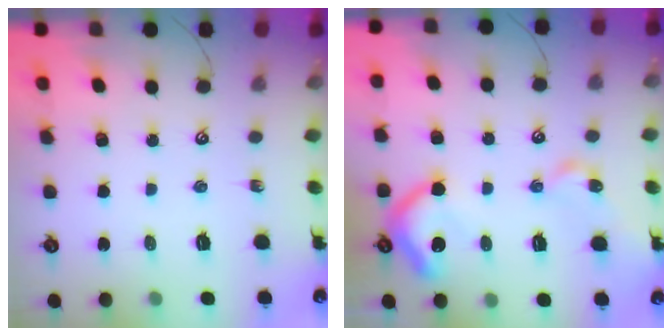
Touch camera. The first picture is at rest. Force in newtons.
{"total": 11.9, "press": 11.8, "slide": 1.5}